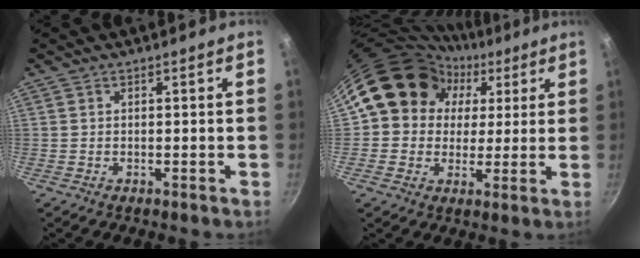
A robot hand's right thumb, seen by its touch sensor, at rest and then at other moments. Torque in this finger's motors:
{"motor_torque": [0.29, 3.39, 0.69, -0.57, 0.16]}